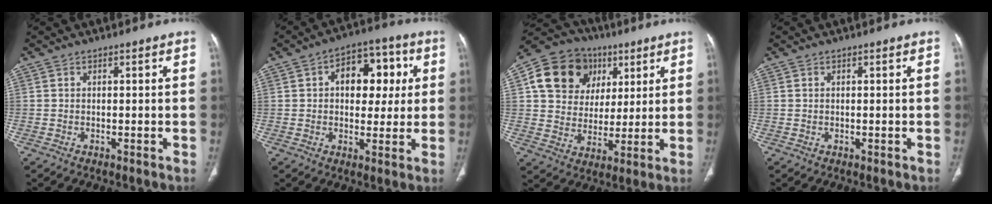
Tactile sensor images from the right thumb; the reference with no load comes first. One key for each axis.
{"total": 12.3, "fx": 2.5, "fy": 8.1, "fz": 8.9, "tx": -0.074, "ty": 0.017, "tz": 0.031}
{"total": 16.6, "fx": 5.9, "fy": 13.9, "fz": 6.8, "tx": -0.089, "ty": 0.013, "tz": 0.103}
{"total": 0.0}